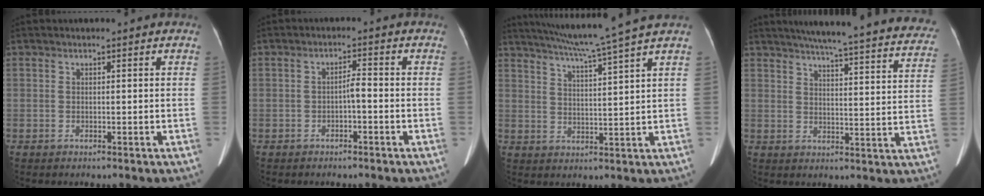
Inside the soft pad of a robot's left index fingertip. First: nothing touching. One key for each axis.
{"total": 2.1, "fx": -1.0, "fy": 0.5, "fz": 1.8, "tx": -0.027, "ty": 0.005, "tz": -0.019}
{"total": 11.3, "fx": 9.4, "fy": -2.5, "fz": 5.8, "tx": -0.100, "ty": -0.007, "tz": 0.139}
{"total": 29.4, "fx": 26.5, "fy": 2.3, "fz": 12.5, "tx": -0.179, "ty": -0.057, "tz": 0.307}